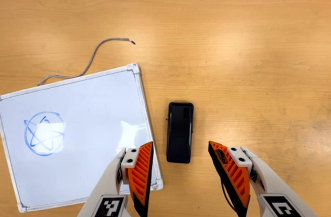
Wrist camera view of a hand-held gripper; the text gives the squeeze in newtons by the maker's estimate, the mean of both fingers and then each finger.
{"total": 0.0}